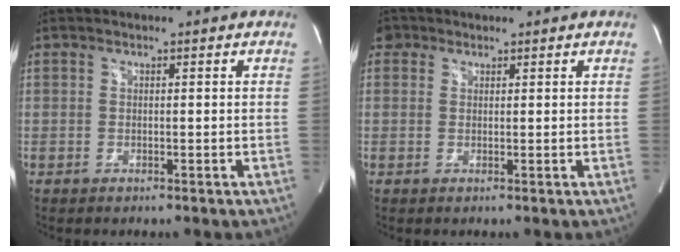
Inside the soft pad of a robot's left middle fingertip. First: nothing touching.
{"total": 2.1, "force": [1.1, 1.8, 0.2], "torque": [0.002, 0.012, 0.016]}